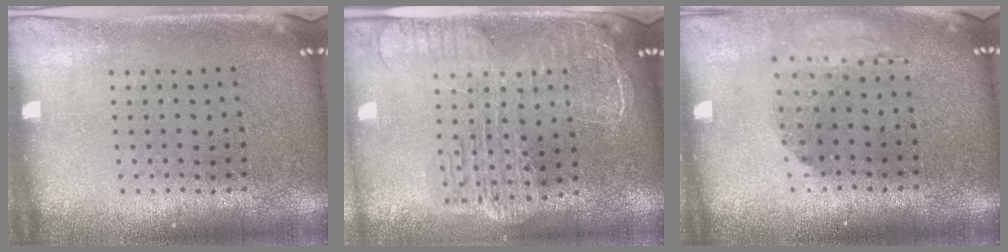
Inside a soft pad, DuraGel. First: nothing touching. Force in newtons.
{"total": 2.5, "press": 2.2, "slide": 1.2}
{"total": 1.2, "press": 1.2, "slide": 0.2}